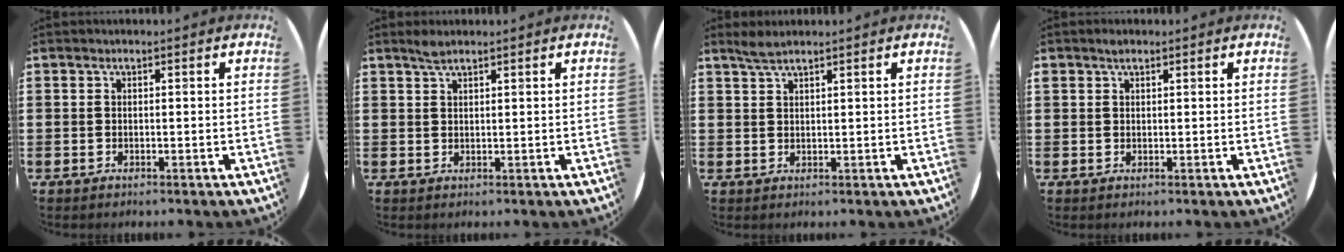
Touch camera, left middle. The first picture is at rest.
{"total": 1.5, "force": [1.3, 0.2, 0.7], "torque": [-0.015, 0.002, 0.024]}
{"total": 1.9, "force": [1.7, 0.1, 1.0], "torque": [-0.021, 0.002, 0.031]}
{"total": 0.8, "force": [0.7, 0.5, 0.2], "torque": [0.002, 0.000, 0.011]}